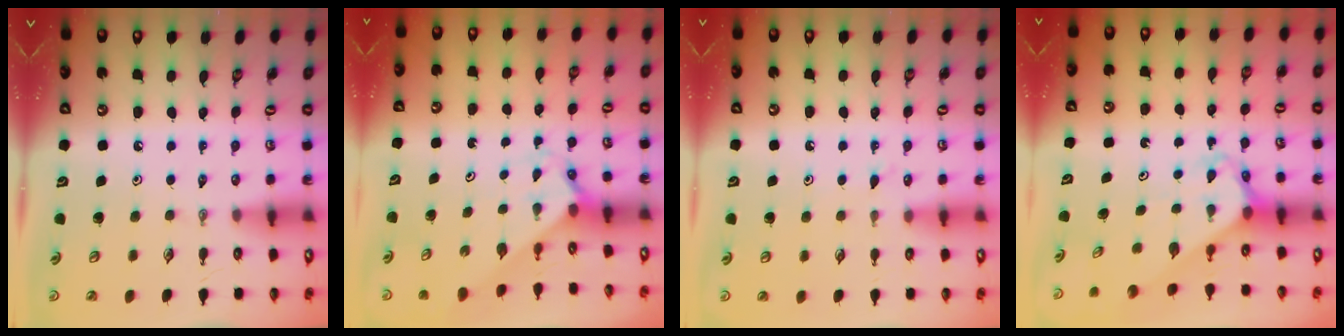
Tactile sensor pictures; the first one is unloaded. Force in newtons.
{"total": 1.9, "press": 1.9, "slide": 0.1}
{"total": 5.4, "press": 5.4, "slide": 0.7}
{"total": 2.8, "press": 2.8, "slide": 0.2}